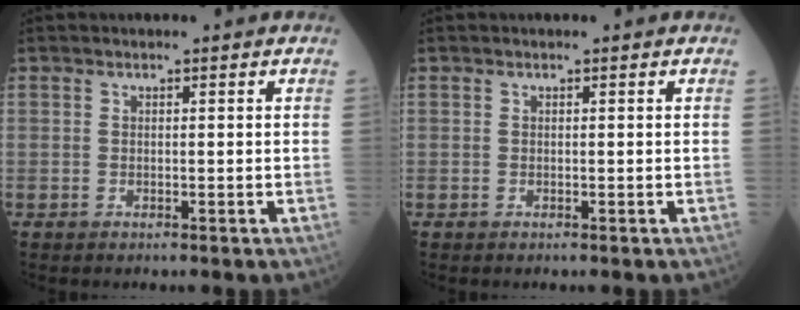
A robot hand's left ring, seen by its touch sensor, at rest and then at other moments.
{"total": 0.0}